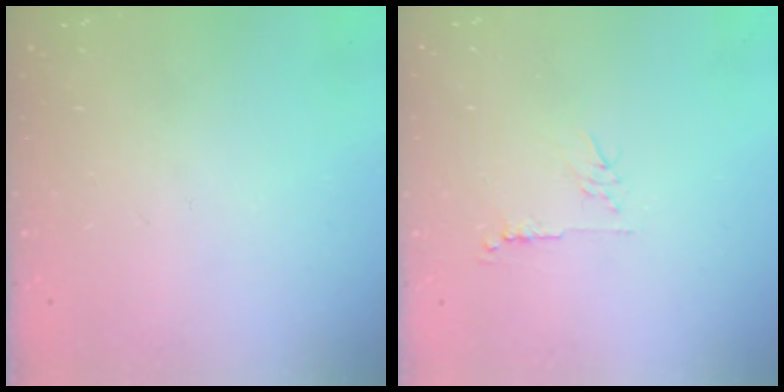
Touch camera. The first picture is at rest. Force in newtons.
{"total": 5.5, "press": 5.5, "slide": 0.7}